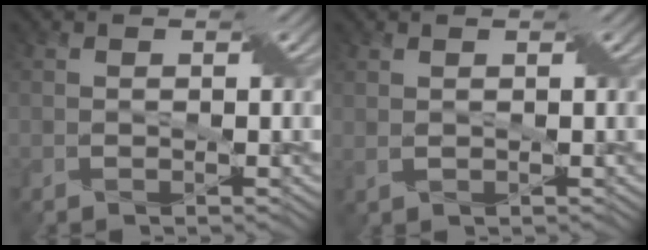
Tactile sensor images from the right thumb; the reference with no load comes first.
{"total": 1.0, "force": [0.5, 0.5, 0.6], "torque": [-0.020, 0.001, 0.013]}